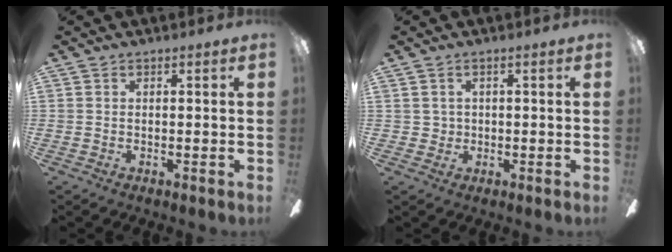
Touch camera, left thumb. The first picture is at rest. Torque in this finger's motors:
{"motor_torque": [0.24, -0.22, -0.40, 0.16, 0.00]}